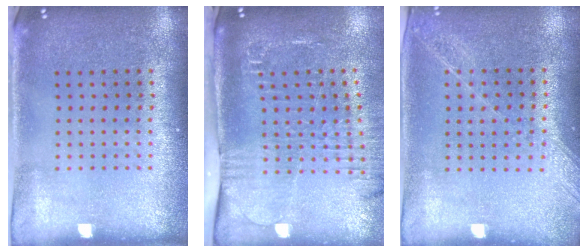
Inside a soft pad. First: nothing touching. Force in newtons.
{"total": 2.5, "press": 2.1, "slide": 1.3}
{"total": 1.3, "press": 1.3, "slide": 0.4}